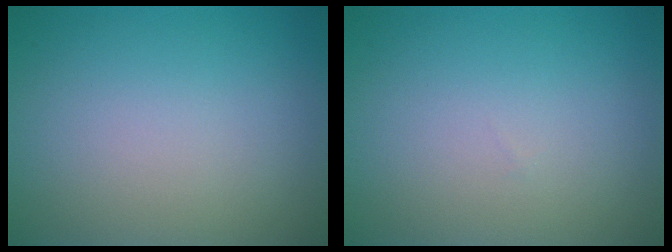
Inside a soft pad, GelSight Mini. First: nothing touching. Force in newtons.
{"total": 0.0}